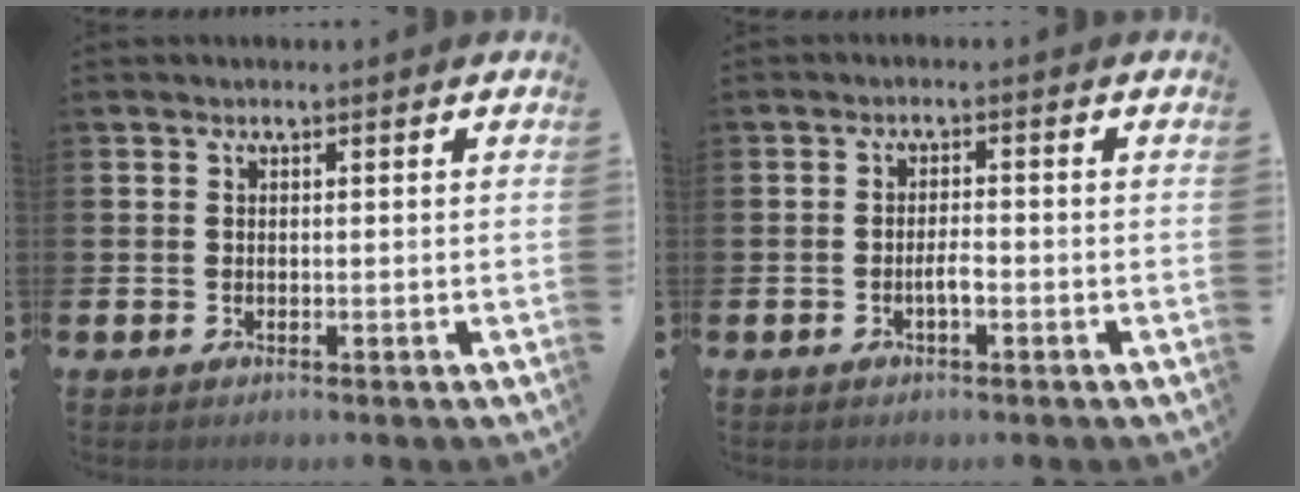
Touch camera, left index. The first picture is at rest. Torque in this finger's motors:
{"motor_torque": [0.07, 0.07, 0.00, 0.06]}